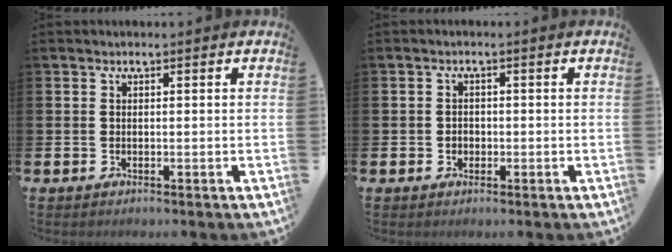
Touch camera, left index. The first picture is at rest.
{"total": 1.3, "force": [-0.3, 1.2, 0.5], "torque": [-0.003, 0.005, -0.010]}